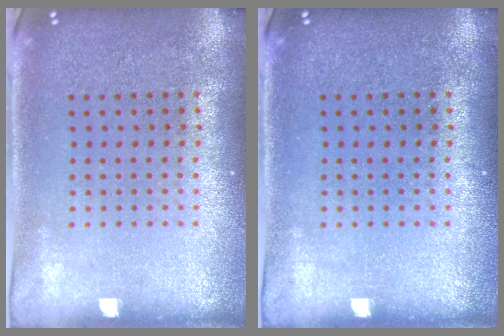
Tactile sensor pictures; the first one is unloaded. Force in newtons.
{"total": 0.0}